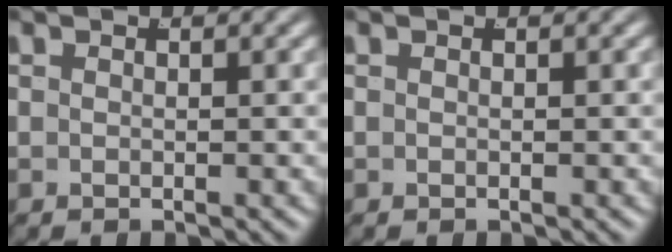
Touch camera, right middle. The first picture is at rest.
{"total": 0.0}